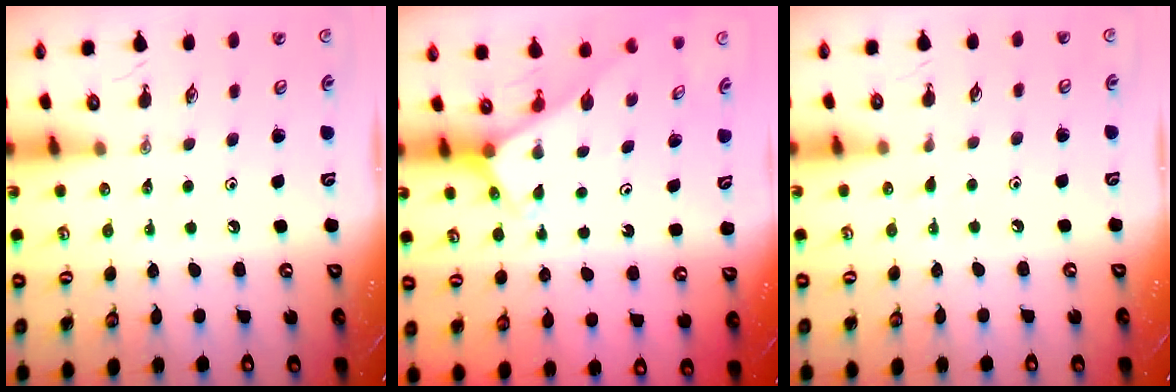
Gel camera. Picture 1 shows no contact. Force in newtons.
{"total": 3.2, "press": 3.2, "slide": 0.2}
{"total": 2.9, "press": 2.9, "slide": 0.4}